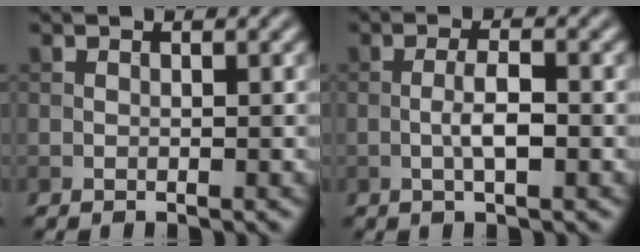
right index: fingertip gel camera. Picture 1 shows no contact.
{"total": 2.6, "force": [-0.5, 0.6, 2.5], "torque": [-0.048, 0.004, -0.011]}